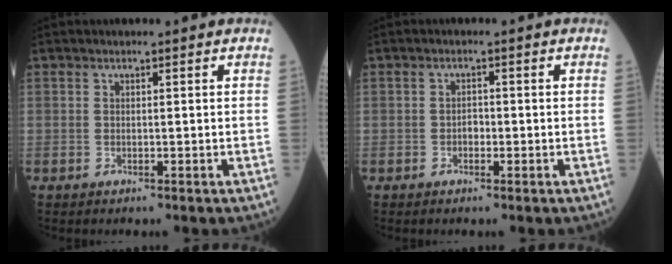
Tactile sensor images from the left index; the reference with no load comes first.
{"total": 1.6, "force": [-1.3, 0.7, 0.6], "torque": [-0.007, -0.002, -0.022]}